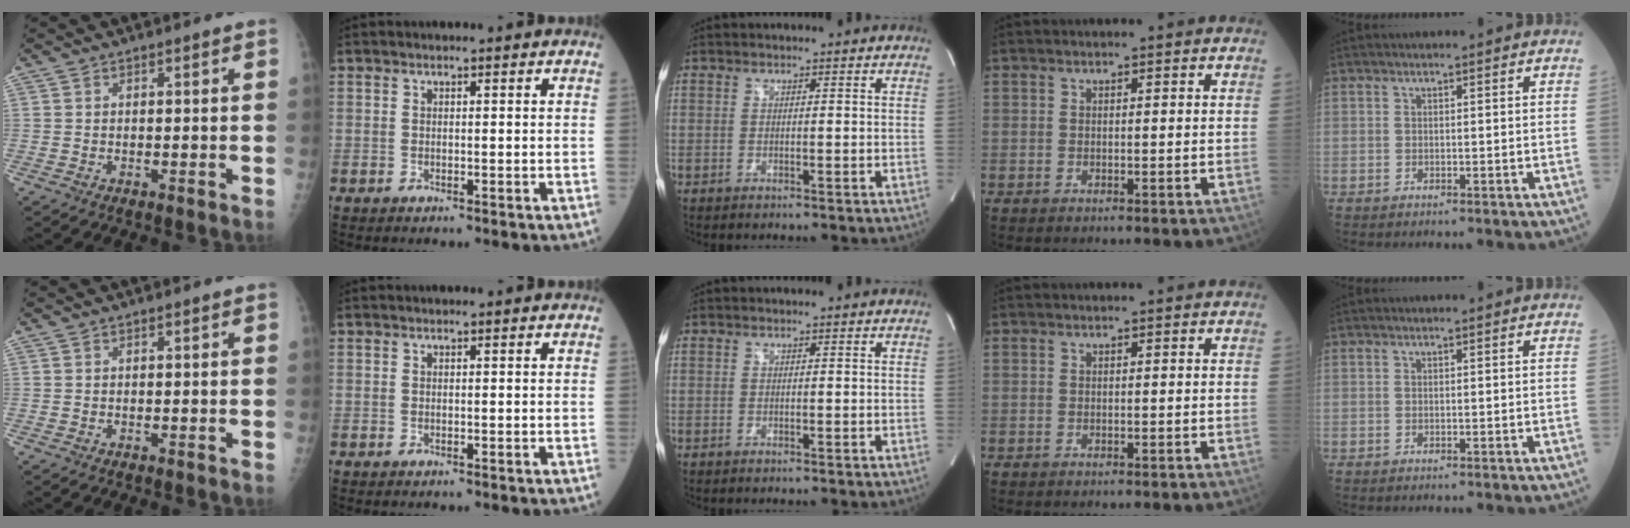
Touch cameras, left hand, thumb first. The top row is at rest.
{}